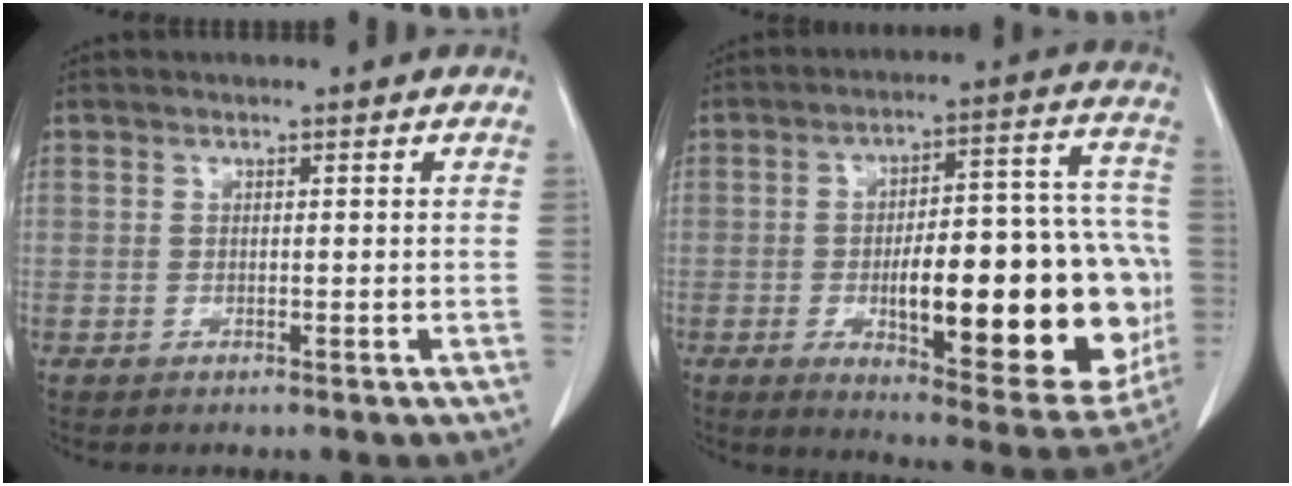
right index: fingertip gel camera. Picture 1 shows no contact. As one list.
[{"total": 27.2, "force": [-5.0, 7.8, 25.5], "torque": [-0.288, 0.020, -0.049]}]